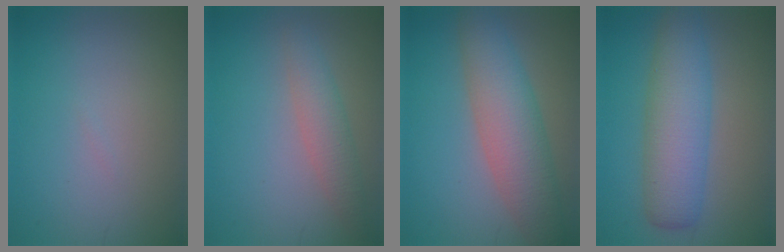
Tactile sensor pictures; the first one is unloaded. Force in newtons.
{"total": 2.7, "press": 2.6, "slide": 0.2}
{"total": 6.3, "press": 6.3, "slide": 0.4}
{"total": 6.1, "press": 6.1, "slide": 0.4}